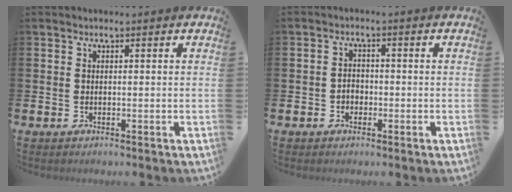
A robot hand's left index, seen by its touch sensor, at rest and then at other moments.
{"total": 1.8, "force": [-0.7, 1.5, 0.8], "torque": [-0.008, 0.000, -0.017]}